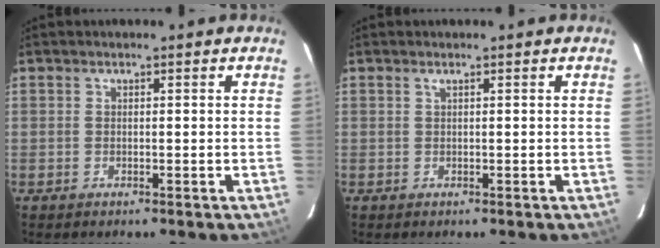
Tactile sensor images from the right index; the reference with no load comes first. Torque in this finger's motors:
{"motor_torque": [0.11, 0.00, 0.03, 0.02]}